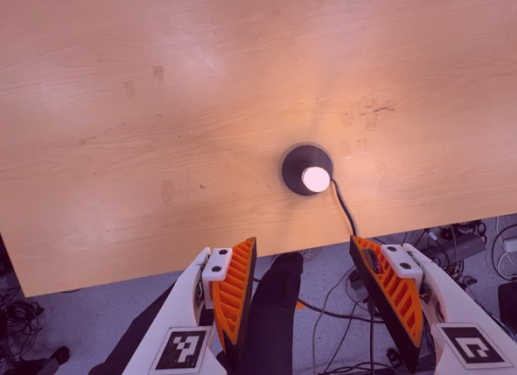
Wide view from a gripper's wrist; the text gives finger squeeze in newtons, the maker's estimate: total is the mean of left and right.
{"total": 0.0}